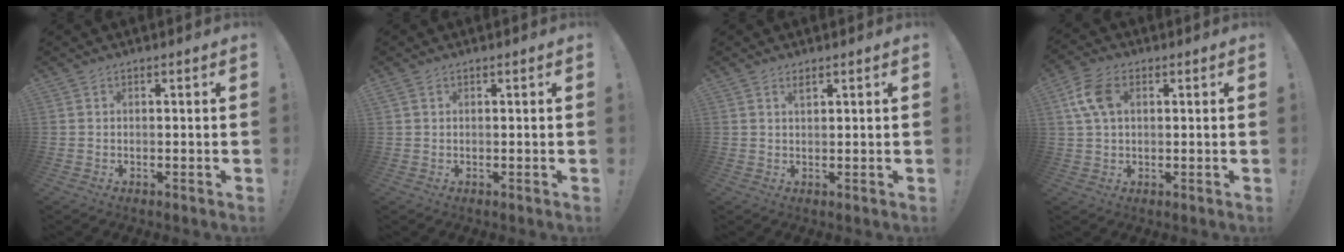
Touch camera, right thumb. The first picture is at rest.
{"total": 0.9, "force": [0.6, 0.4, 0.6], "torque": [-0.020, 0.005, 0.013]}
{"total": 1.6, "force": [1.2, 0.3, 1.0], "torque": [-0.007, -0.009, 0.019]}
{"total": 9.0, "force": [2.3, 5.8, 6.6], "torque": [-0.141, 0.009, 0.046]}